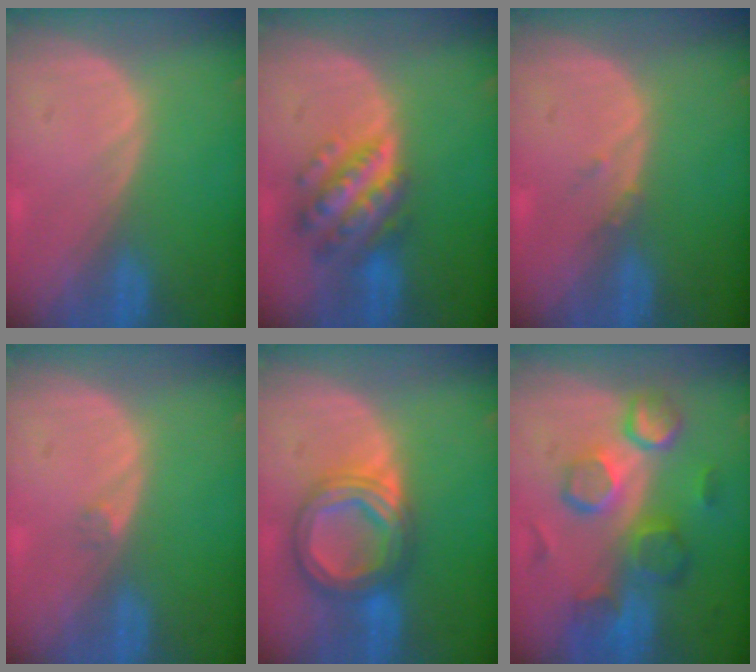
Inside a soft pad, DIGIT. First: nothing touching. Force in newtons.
{"total": 7.7, "press": 7.7, "slide": 0.4}
{"total": 1.2, "press": 1.0, "slide": 0.6}
{"total": 0.8, "press": 0.7, "slide": 0.4}
{"total": 8.1, "press": 8.0, "slide": 0.6}
{"total": 10.5, "press": 9.2, "slide": 5.1}